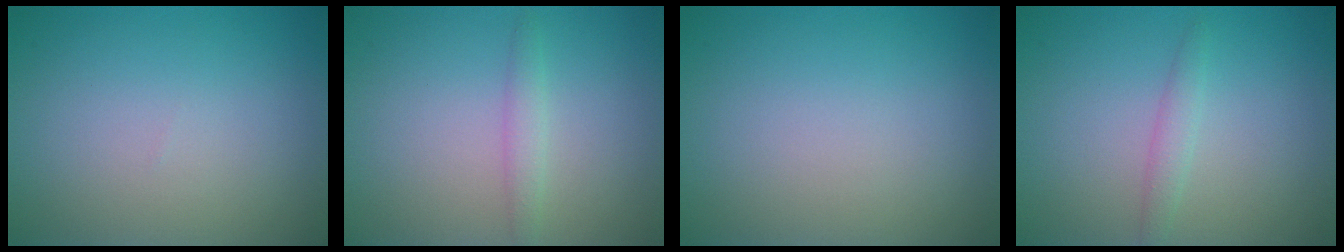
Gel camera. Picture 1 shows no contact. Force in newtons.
{"total": 1.3, "press": 1.3, "slide": 0.1}
{"total": 0.0}
{"total": 1.3, "press": 1.3, "slide": 0.1}